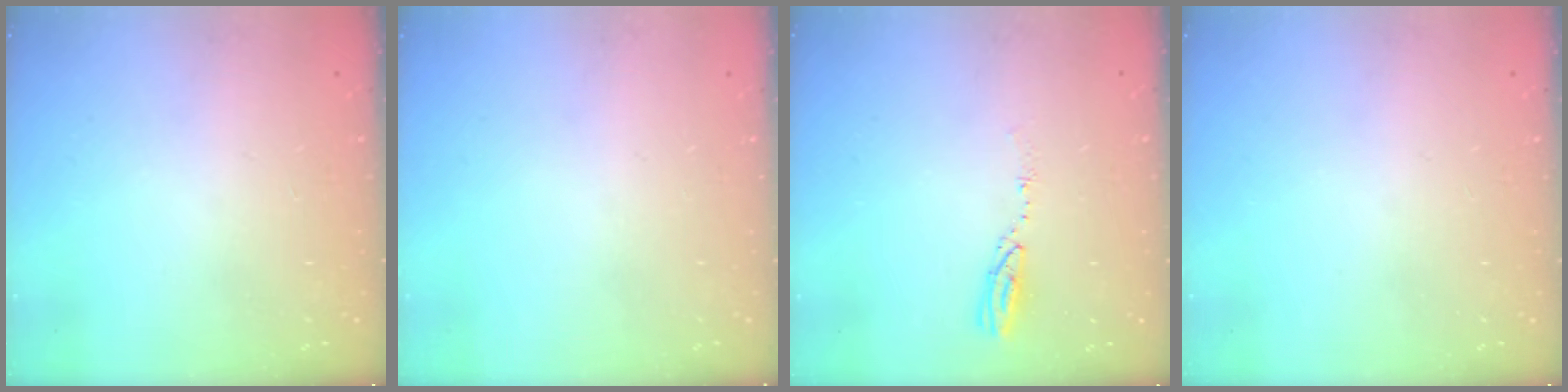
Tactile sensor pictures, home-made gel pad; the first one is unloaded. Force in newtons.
{"total": 0.0}
{"total": 3.5, "press": 3.5, "slide": 0.3}
{"total": 12.1, "press": 3.1, "slide": 11.7}